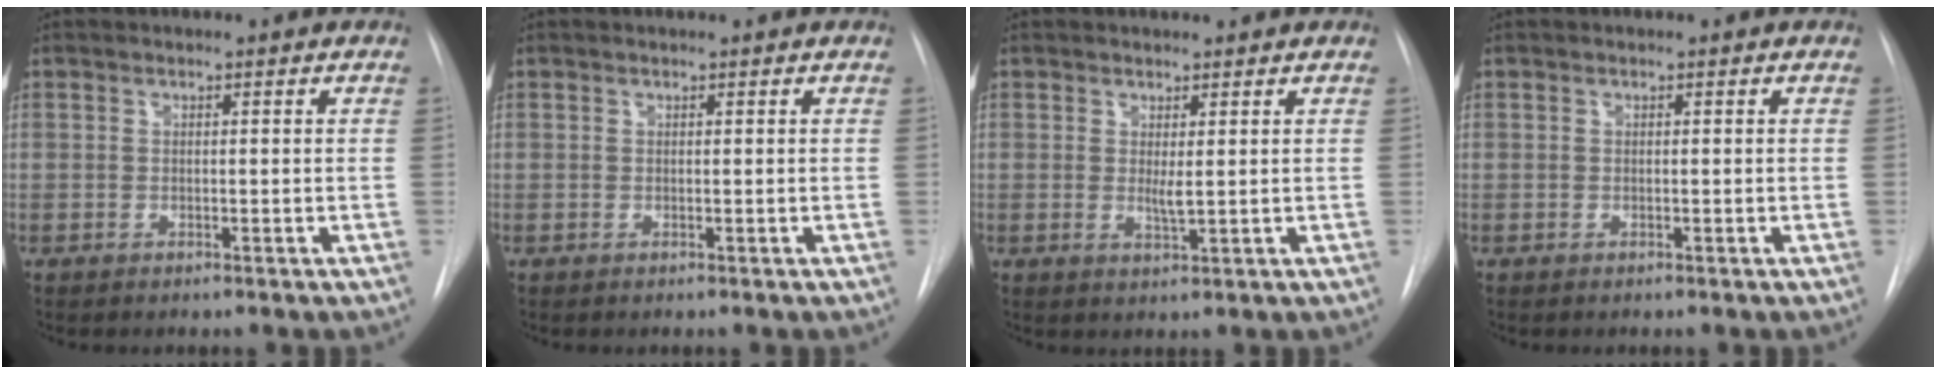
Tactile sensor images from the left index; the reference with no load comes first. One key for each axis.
{"total": 0.0}
{"total": 1.9, "fx": 0.6, "fy": 0.2, "fz": 1.8, "tx": -0.036, "ty": -0.003, "tz": 0.015}
{"total": 0.0}